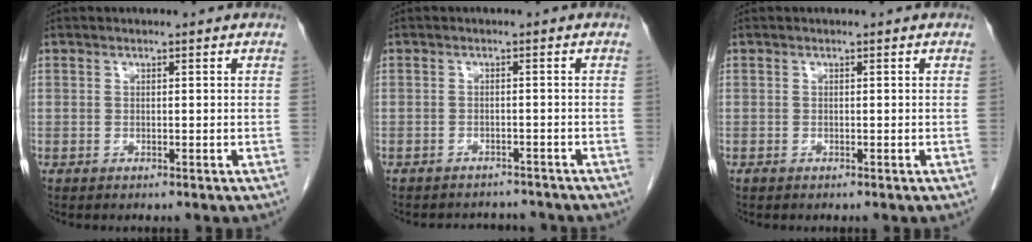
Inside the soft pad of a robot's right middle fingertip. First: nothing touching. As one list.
[{"total": 5.9, "force": [-5.6, 1.7, 0.5], "torque": [-0.009, 0.004, -0.069]}, {"total": 0.0}]